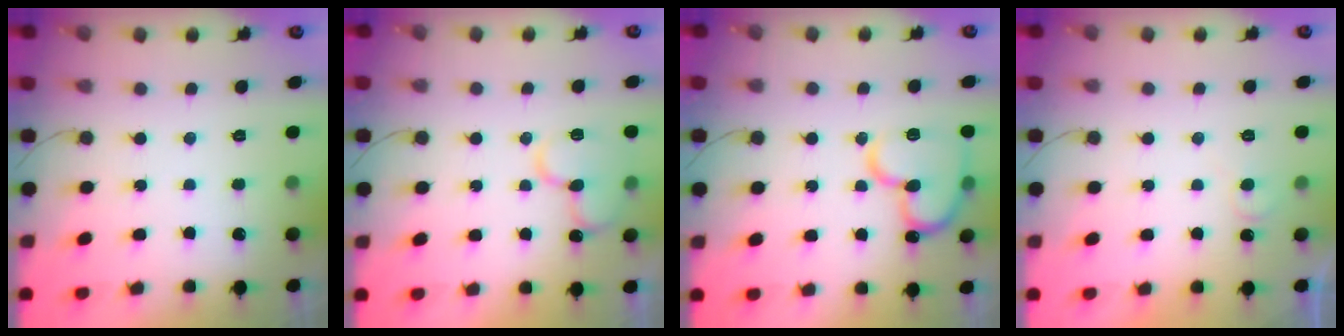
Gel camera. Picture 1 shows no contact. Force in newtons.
{"total": 13.3, "press": 13.3, "slide": 1.6}
{"total": 16.4, "press": 16.3, "slide": 2.0}
{"total": 5.7, "press": 5.6, "slide": 0.6}